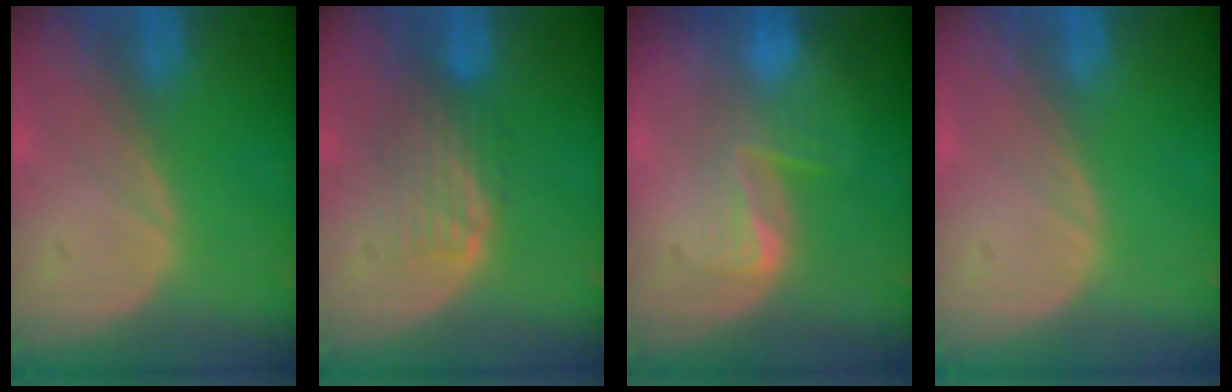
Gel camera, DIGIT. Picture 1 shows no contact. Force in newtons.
{"total": 4.8, "press": 4.2, "slide": 2.5}
{"total": 4.3, "press": 4.1, "slide": 1.4}
{"total": 0.0}